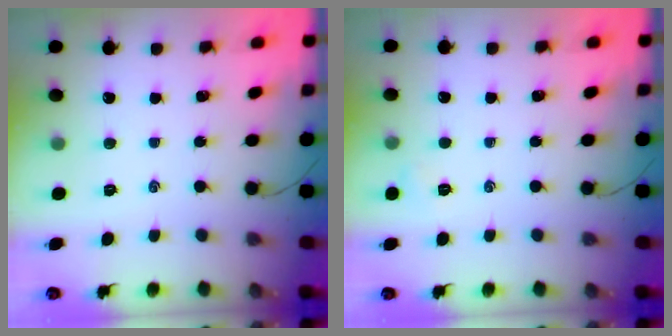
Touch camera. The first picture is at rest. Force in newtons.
{"total": 3.8, "press": 3.7, "slide": 1.1}